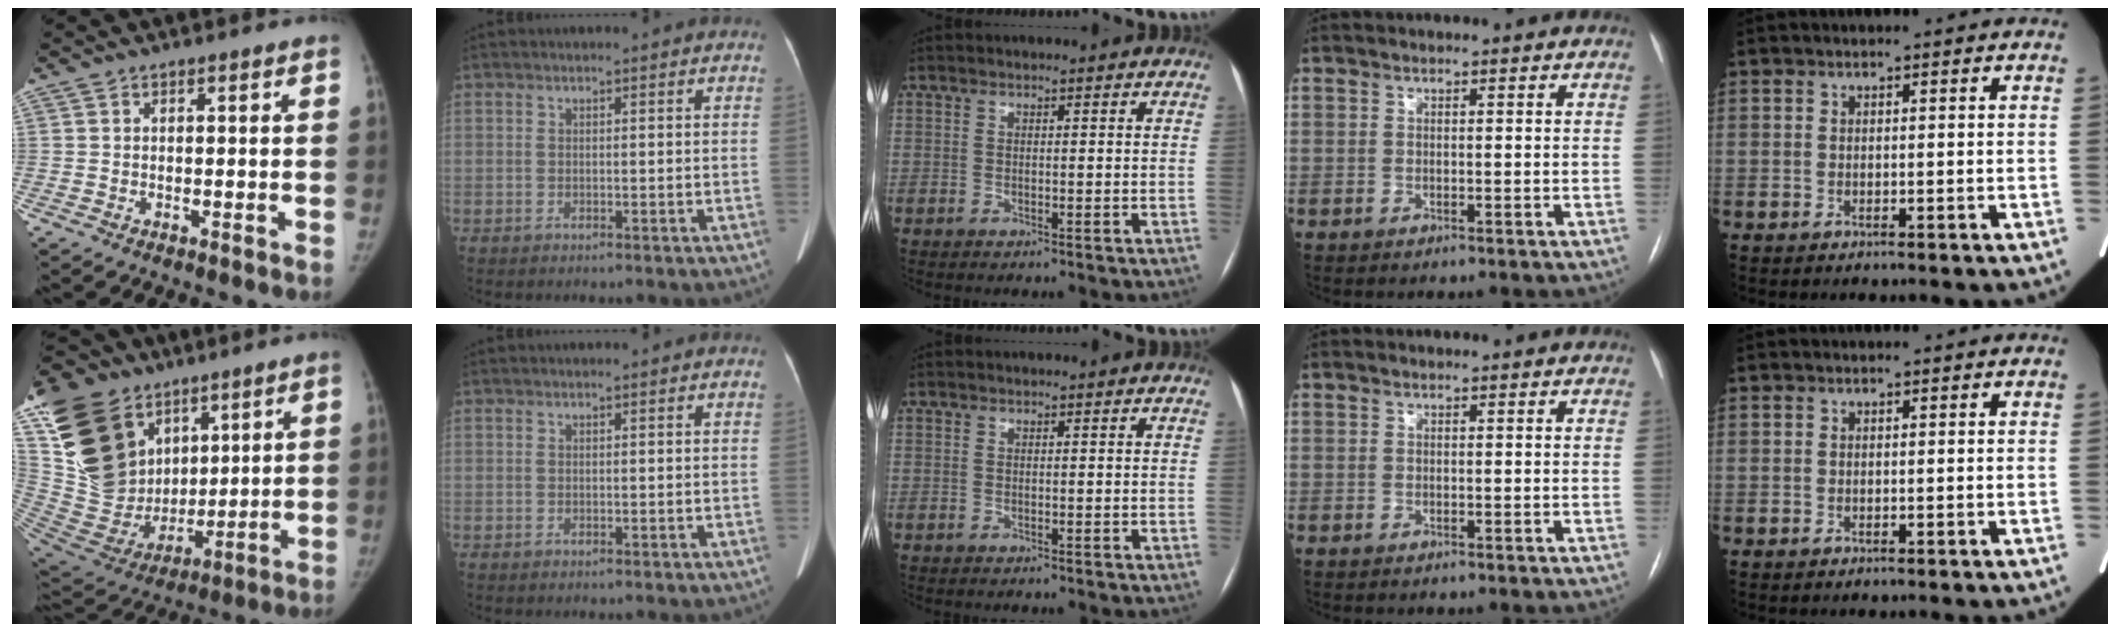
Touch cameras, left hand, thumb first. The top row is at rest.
{"thumb": {"total": 26.3, "force": [12.8, 18.2, 13.9], "torque": [-0.276, -0.009, 0.255]}}